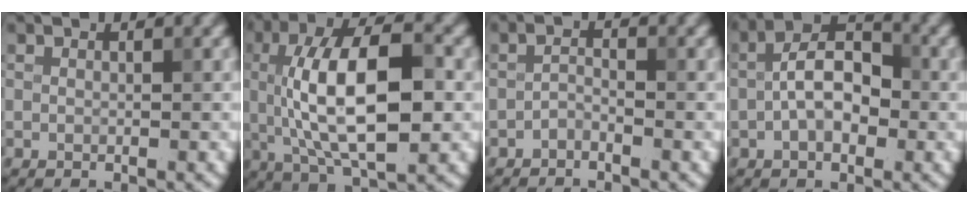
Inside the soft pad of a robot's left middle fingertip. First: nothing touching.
{"total": 11.3, "force": [0.4, 4.8, 10.3], "torque": [-0.176, 0.013, 0.006]}
{"total": 1.2, "force": [-1.0, 0.3, 0.6], "torque": [-0.015, 0.006, -0.022]}
{"total": 5.5, "force": [-1.0, 2.9, 4.5], "torque": [-0.079, 0.014, -0.024]}